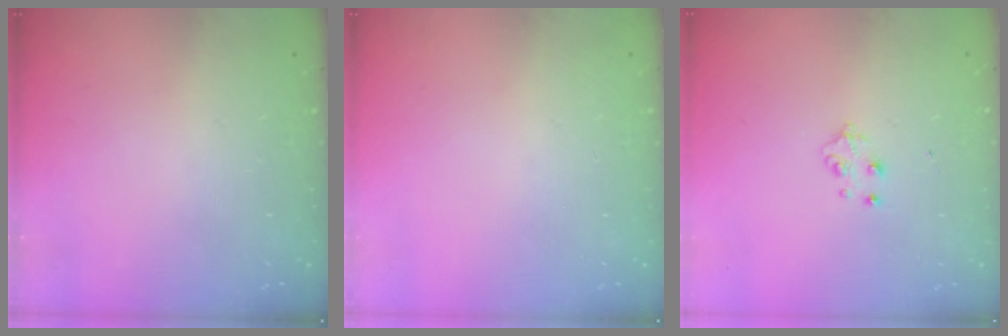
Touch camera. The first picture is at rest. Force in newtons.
{"total": 0.0}
{"total": 4.4, "press": 4.4, "slide": 0.7}